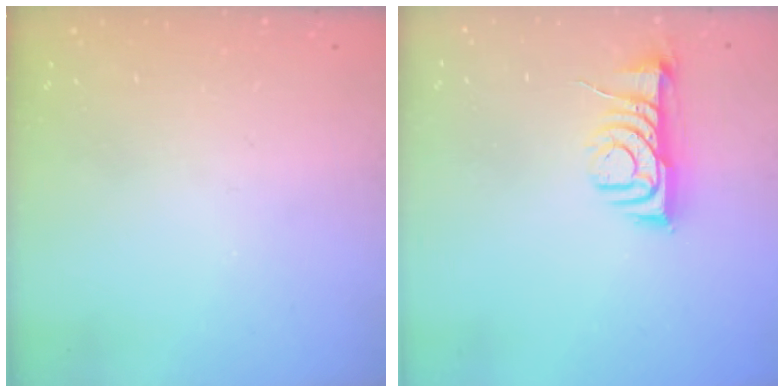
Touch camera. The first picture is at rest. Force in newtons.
{"total": 8.3, "press": 8.2, "slide": 0.9}